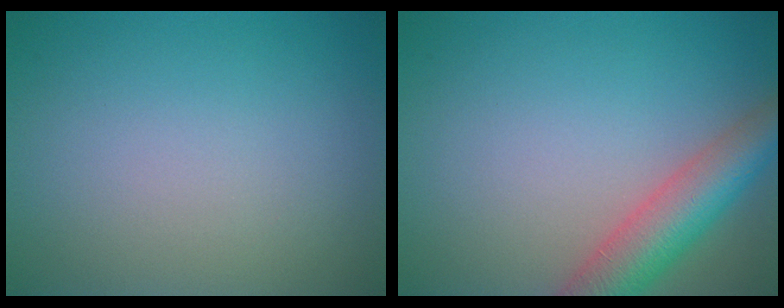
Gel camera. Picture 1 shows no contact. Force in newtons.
{"total": 5.8, "press": 5.8, "slide": 0.4}